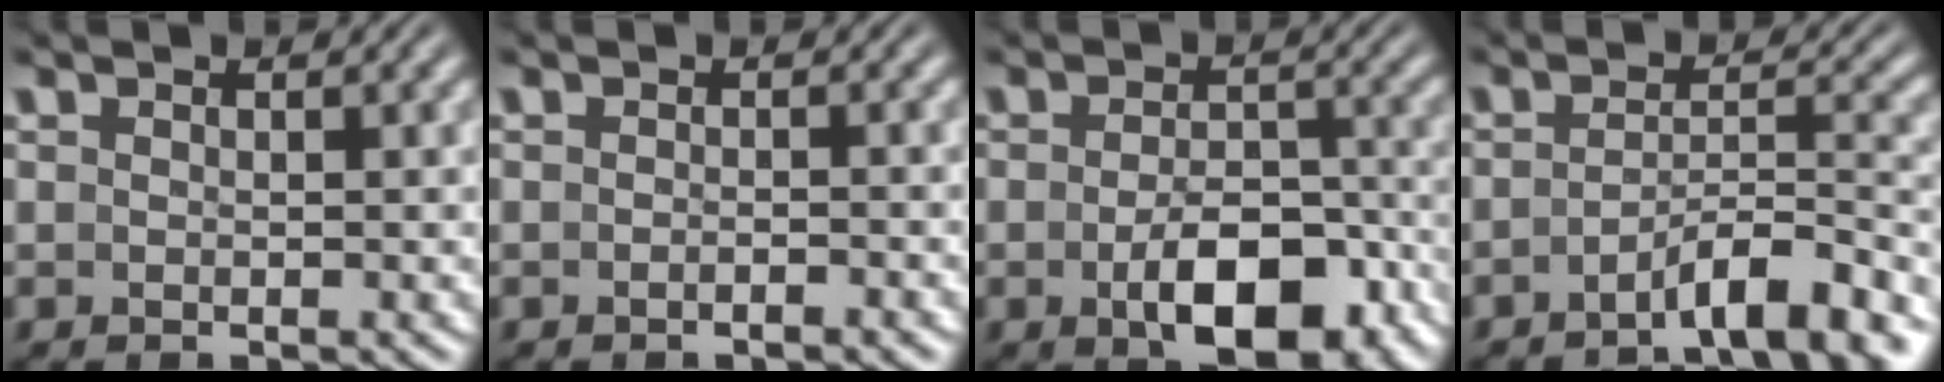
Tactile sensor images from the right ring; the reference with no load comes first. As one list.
[{"total": 0.9, "force": [-0.8, -0.3, 0.2], "torque": [-0.003, 0.006, -0.018]}, {"total": 7.1, "force": [-3.6, 2.9, 5.3], "torque": [-0.072, -0.018, -0.048]}, {"total": 5.3, "force": [-4.2, 0.8, 3.2], "torque": [-0.036, -0.008, -0.061]}]